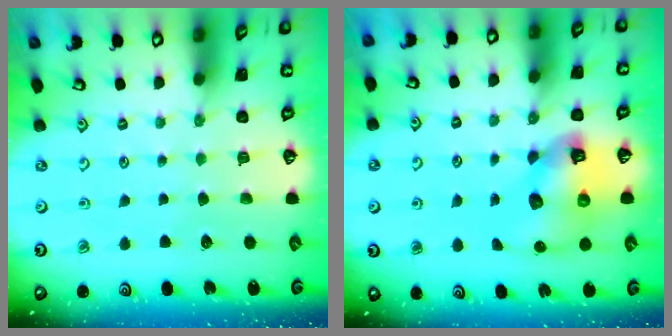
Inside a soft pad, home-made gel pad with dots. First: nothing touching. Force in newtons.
{"total": 11.5, "press": 11.3, "slide": 1.6}